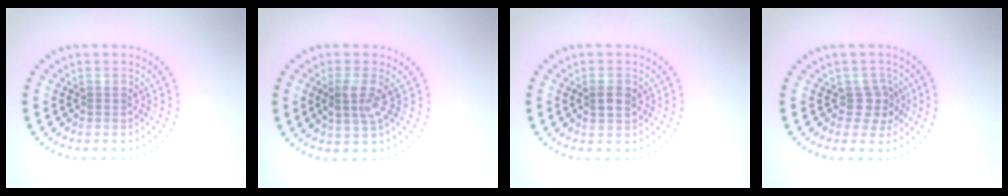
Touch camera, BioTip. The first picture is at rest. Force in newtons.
{"total": 2.3, "press": 2.0, "slide": 1.2}
{"total": 1.5, "press": 1.5, "slide": 0.4}
{"total": 2.1, "press": 1.7, "slide": 1.2}